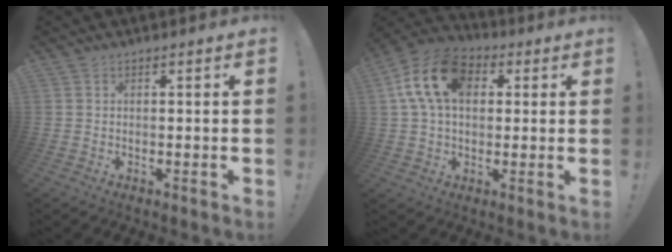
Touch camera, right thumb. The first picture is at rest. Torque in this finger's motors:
{"motor_torque": [0.06, 0.96, 1.58, -0.11, 0.09]}